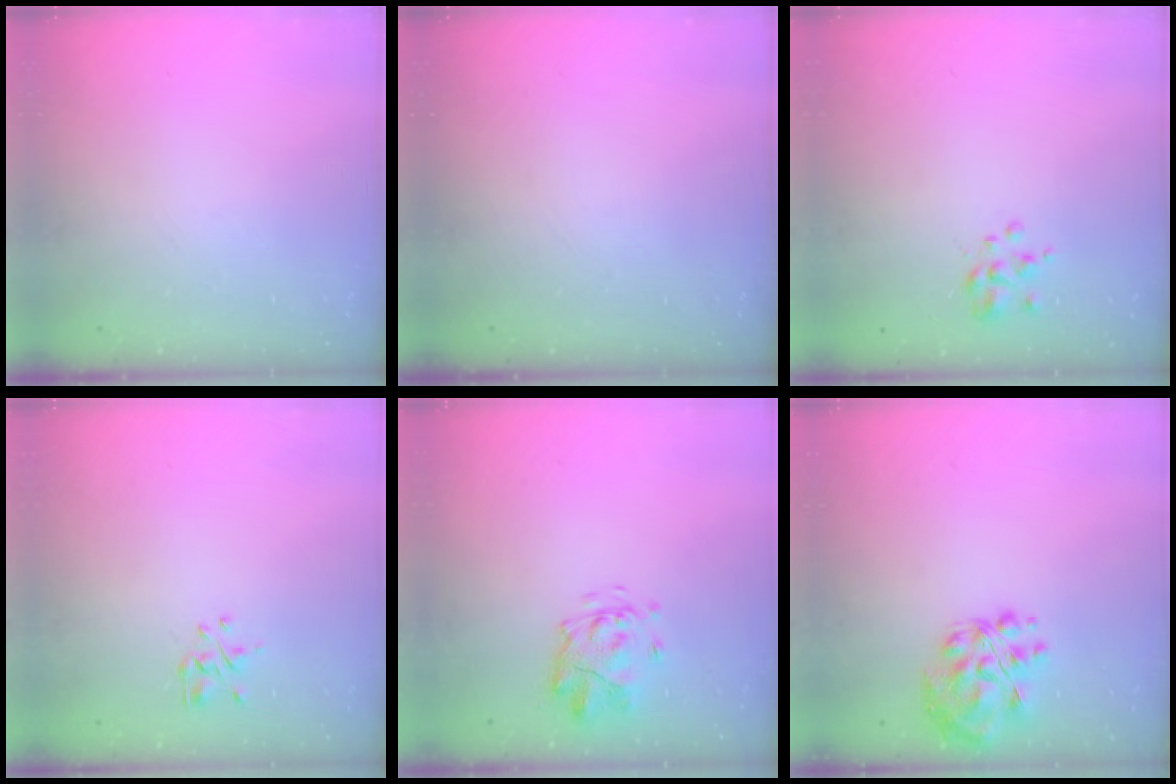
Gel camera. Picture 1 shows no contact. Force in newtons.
{"total": 0.0}
{"total": 2.0, "press": 1.9, "slide": 0.6}
{"total": 1.3, "press": 1.2, "slide": 0.5}
{"total": 3.7, "press": 3.4, "slide": 1.6}
{"total": 12.2, "press": 11.8, "slide": 2.8}